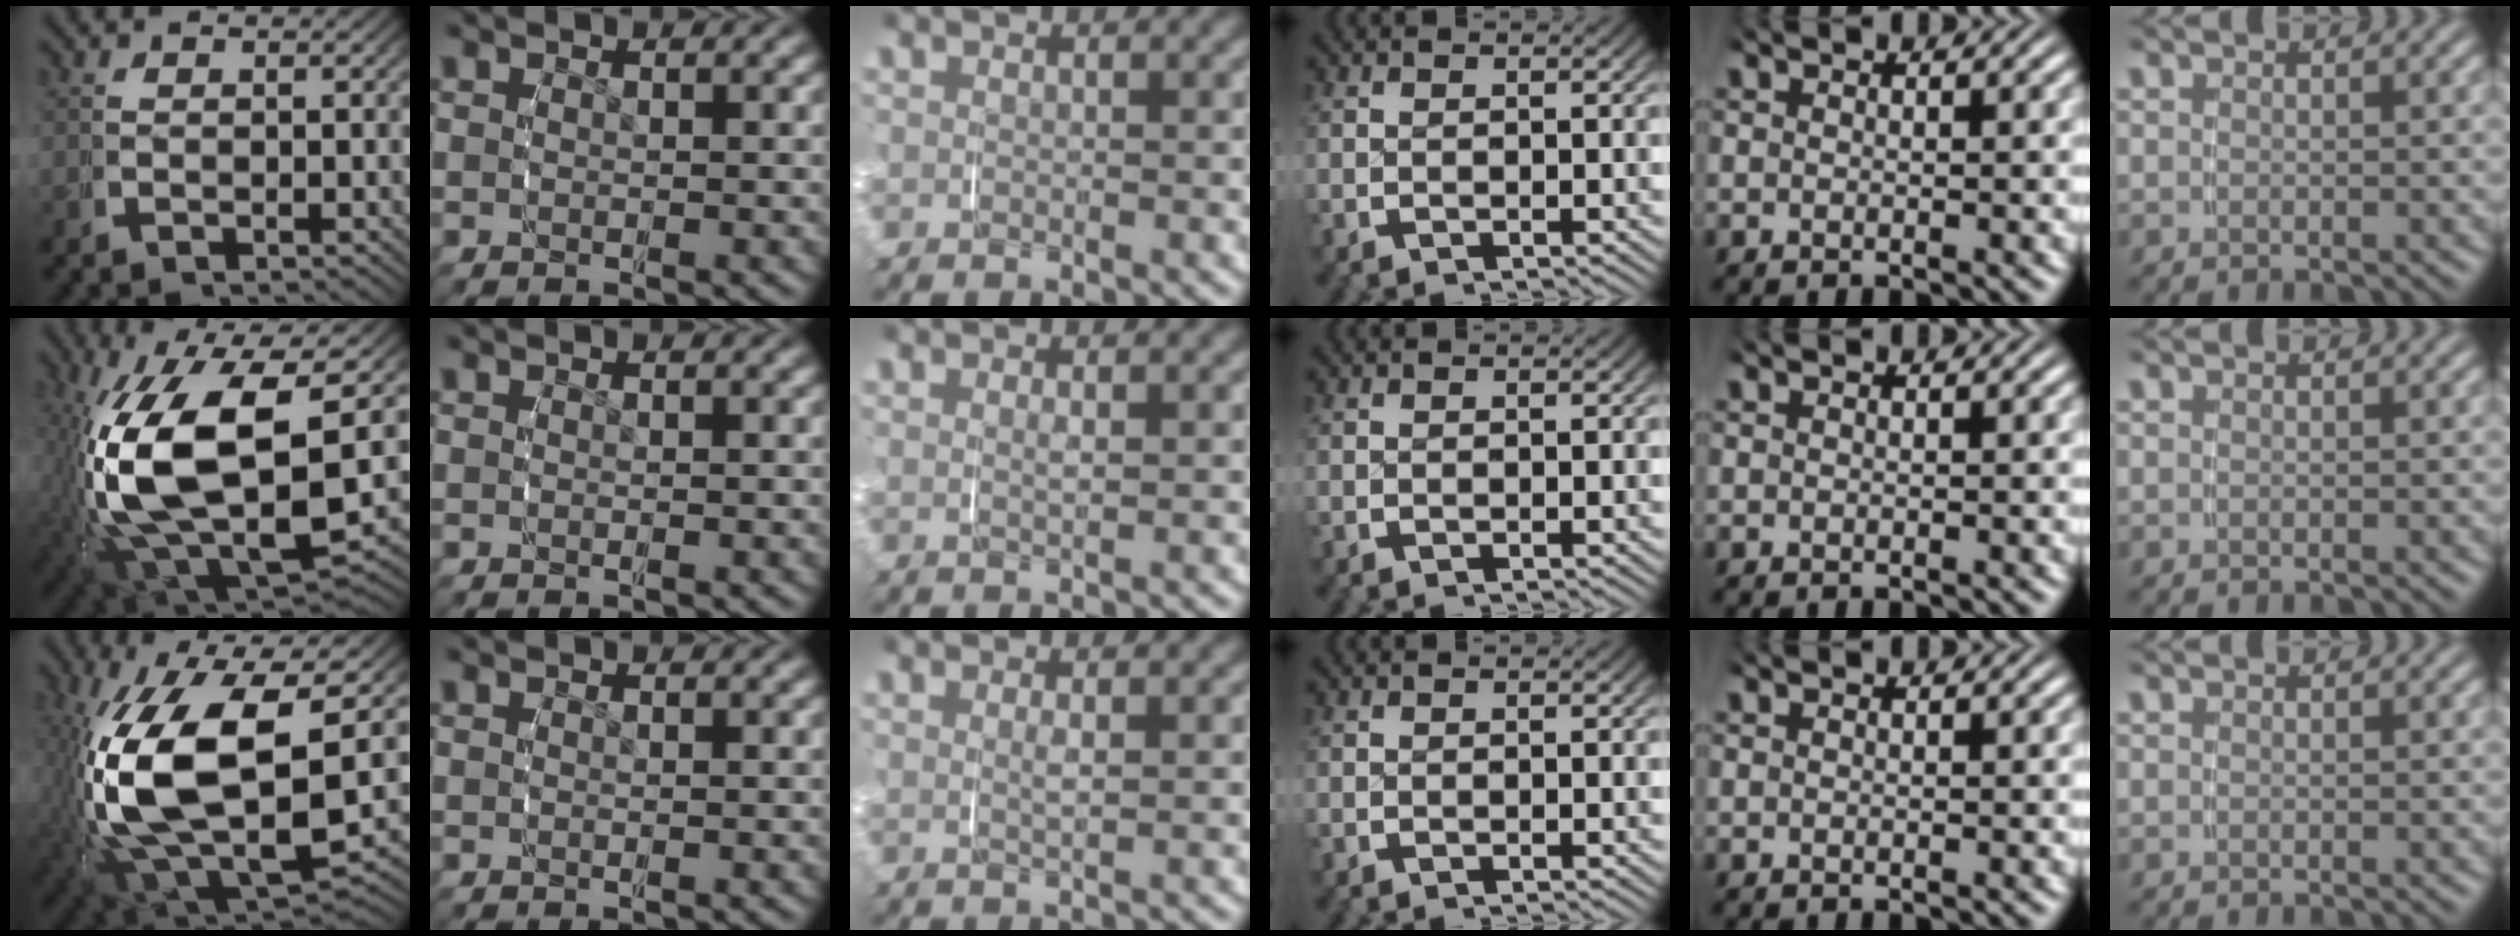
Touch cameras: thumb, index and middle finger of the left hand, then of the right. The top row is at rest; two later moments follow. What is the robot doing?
{"motion": "grasp_and_lifting", "object": "phone"}